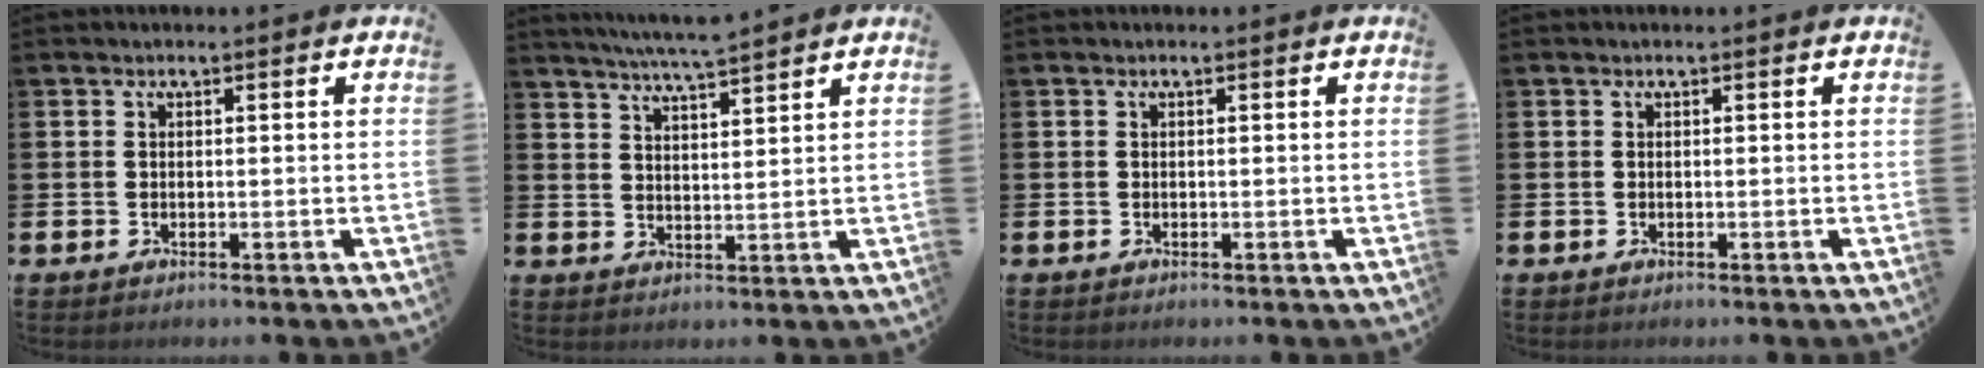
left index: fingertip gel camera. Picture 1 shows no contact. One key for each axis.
{"total": 5.5, "fx": 5.3, "fy": -0.5, "fz": 1.2, "tx": -0.034, "ty": -0.028, "tz": 0.093}
{"total": 0.0}
{"total": 0.0}